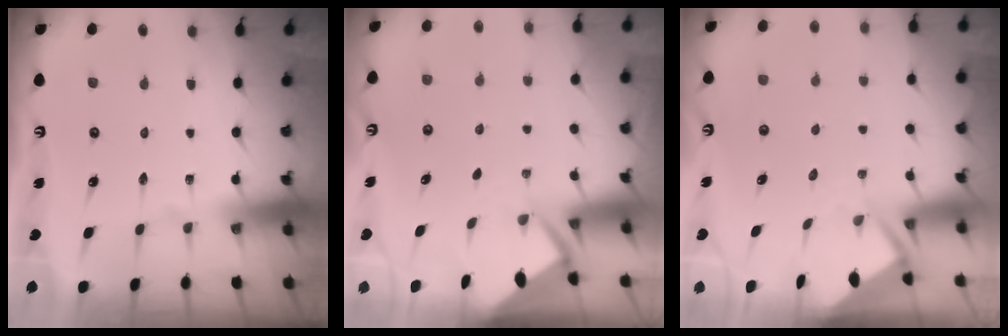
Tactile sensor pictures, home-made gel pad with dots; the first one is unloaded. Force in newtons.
{"total": 2.5, "press": 2.5, "slide": 0.3}
{"total": 3.3, "press": 3.3, "slide": 0.3}